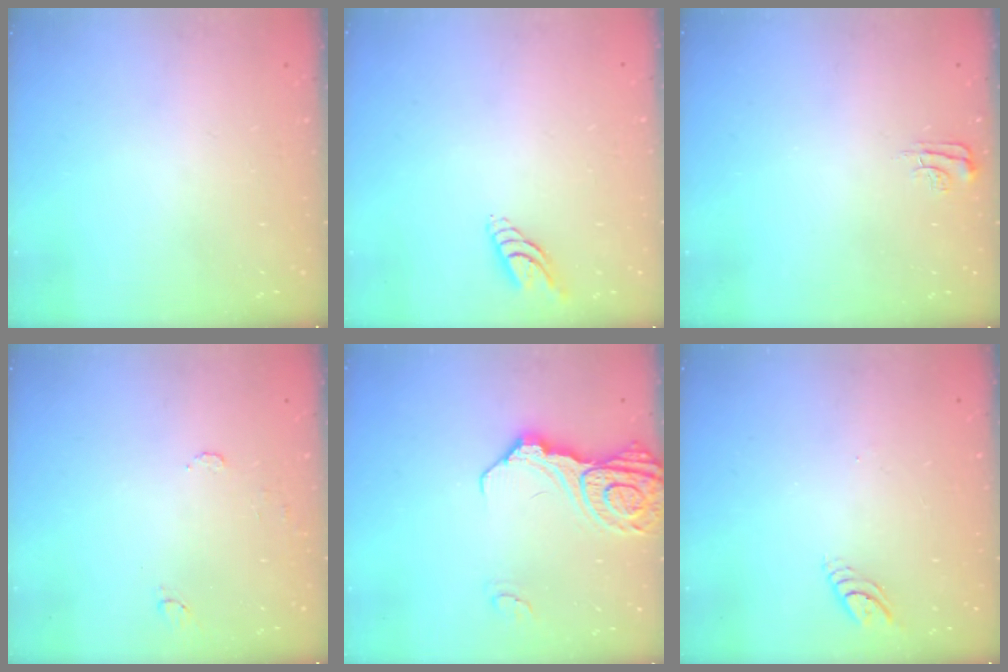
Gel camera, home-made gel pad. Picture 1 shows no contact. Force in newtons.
{"total": 6.0, "press": 5.9, "slide": 0.9}
{"total": 4.0, "press": 4.0, "slide": 0.4}
{"total": 6.1, "press": 6.1, "slide": 0.5}
{"total": 16.1, "press": 16.0, "slide": 1.9}
{"total": 4.1, "press": 4.1, "slide": 0.5}